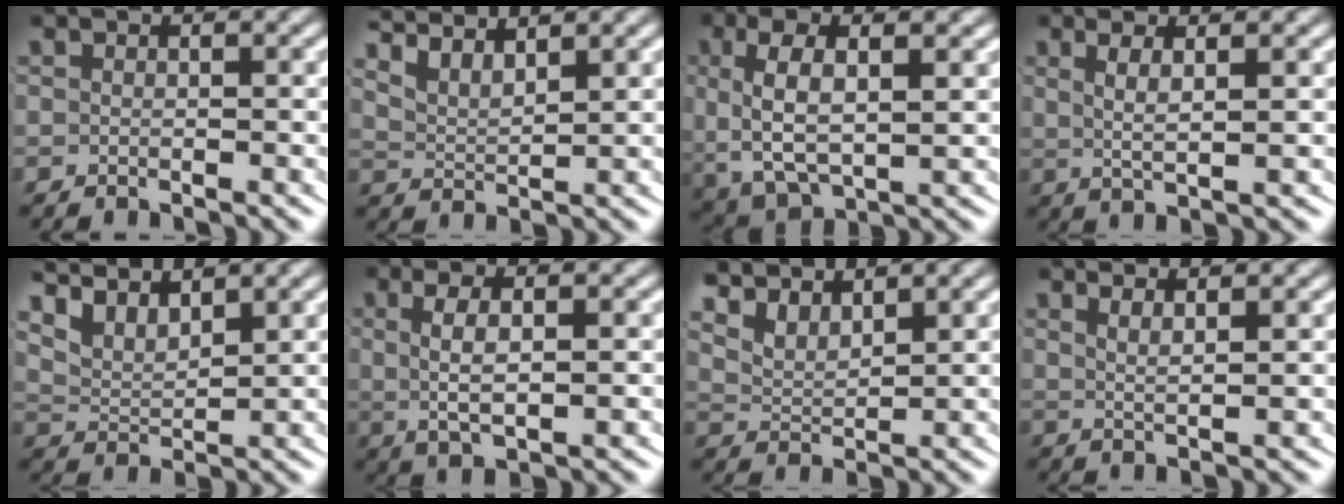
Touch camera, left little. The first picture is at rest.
{"total": 4.7, "force": [3.3, 2.5, 2.3], "torque": [-0.051, -0.002, 0.051]}
{"total": 6.7, "force": [0.5, 4.1, 5.3], "torque": [-0.128, -0.016, 0.026]}
{"total": 3.1, "force": [1.0, 0.4, 3.0], "torque": [-0.051, -0.001, 0.025]}
{"total": 6.4, "force": [4.2, 3.8, 2.8], "torque": [-0.064, 0.003, 0.062]}
{"total": 4.0, "force": [0.6, 1.2, 3.8], "torque": [-0.073, -0.004, 0.020]}
{"total": 4.9, "force": [3.4, 2.8, 2.2], "torque": [-0.056, -0.007, 0.052]}
{"total": 2.5, "force": [1.6, 0.0, 1.8], "torque": [-0.032, -0.007, 0.035]}